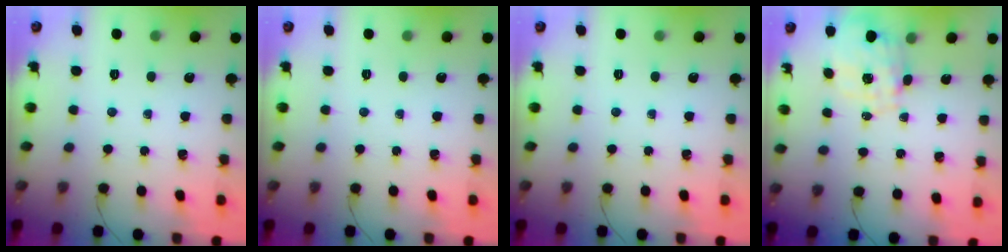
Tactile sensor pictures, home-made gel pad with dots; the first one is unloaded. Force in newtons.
{"total": 0.0}
{"total": 0.0}
{"total": 1.3, "press": 1.2, "slide": 0.4}